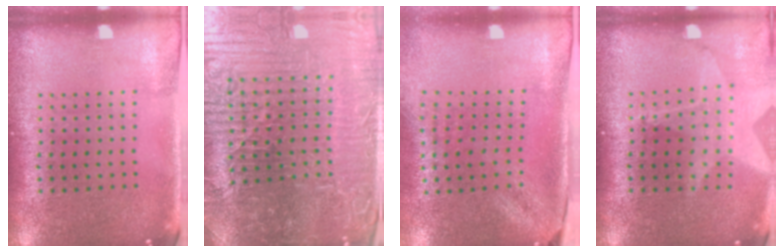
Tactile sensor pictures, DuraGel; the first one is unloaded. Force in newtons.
{"total": 6.3, "press": 5.8, "slide": 2.2}
{"total": 1.9, "press": 1.5, "slide": 1.2}
{"total": 2.0, "press": 1.5, "slide": 1.3}